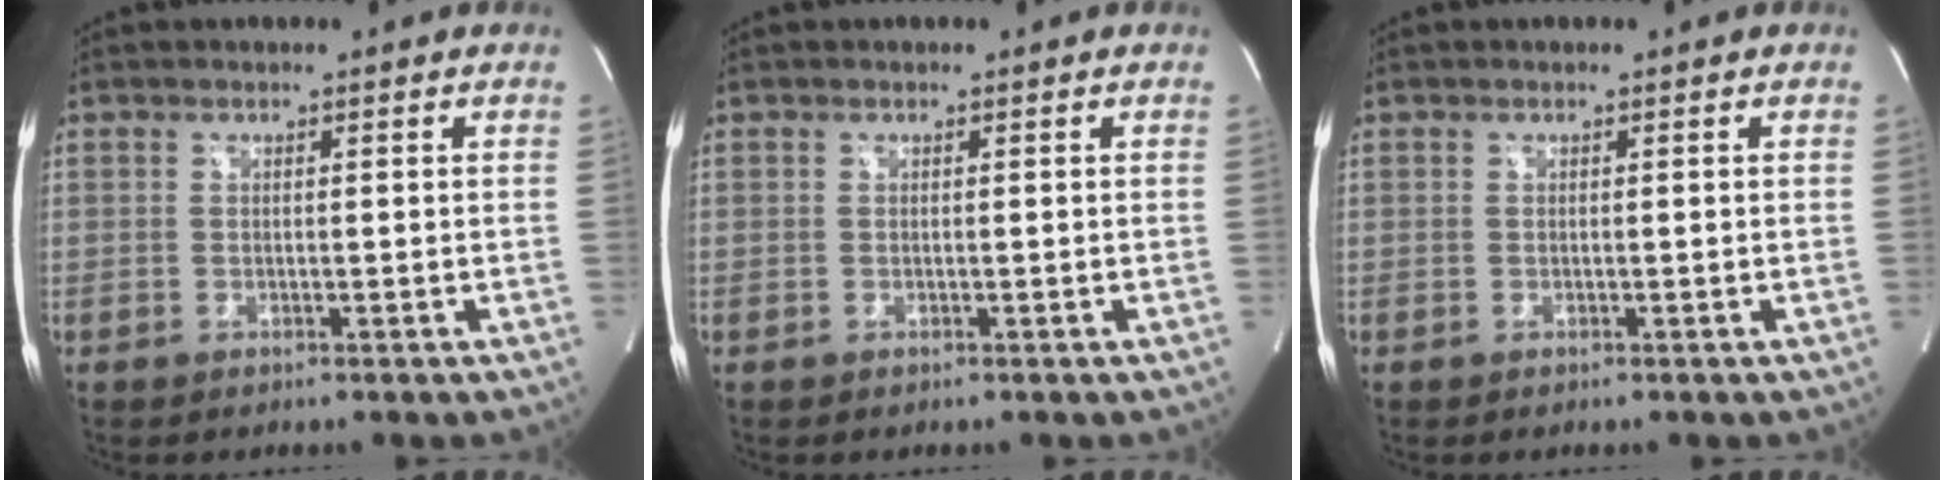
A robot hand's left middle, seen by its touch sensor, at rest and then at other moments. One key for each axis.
{"total": 0.0}
{"total": 0.0}